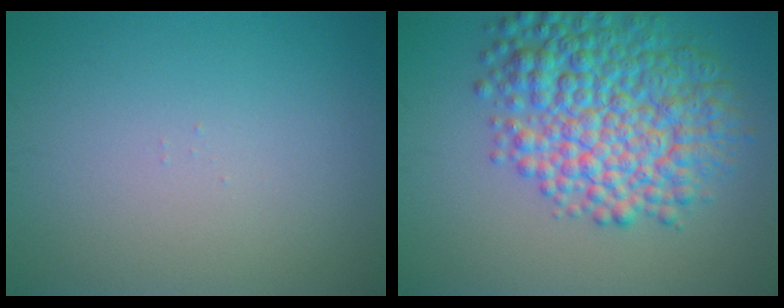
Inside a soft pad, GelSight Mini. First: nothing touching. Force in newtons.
{"total": 9.3, "press": 9.3, "slide": 0.0}